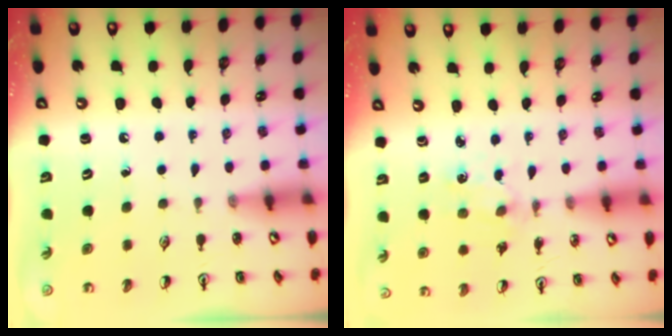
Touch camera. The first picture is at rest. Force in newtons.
{"total": 2.0, "press": 1.9, "slide": 0.4}